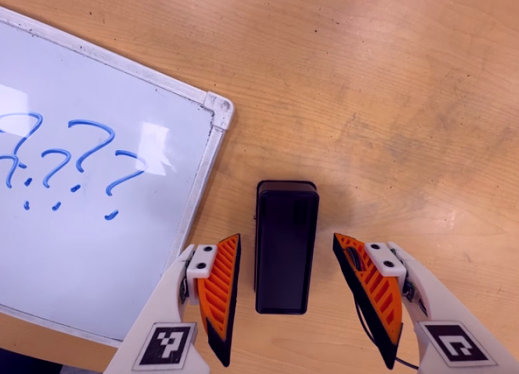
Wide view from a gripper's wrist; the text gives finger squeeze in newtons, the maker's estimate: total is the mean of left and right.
{"total": 0.0}